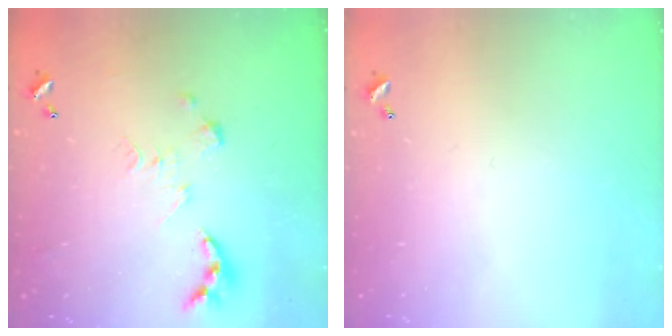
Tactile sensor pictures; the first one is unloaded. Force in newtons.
{"total": 0.0}